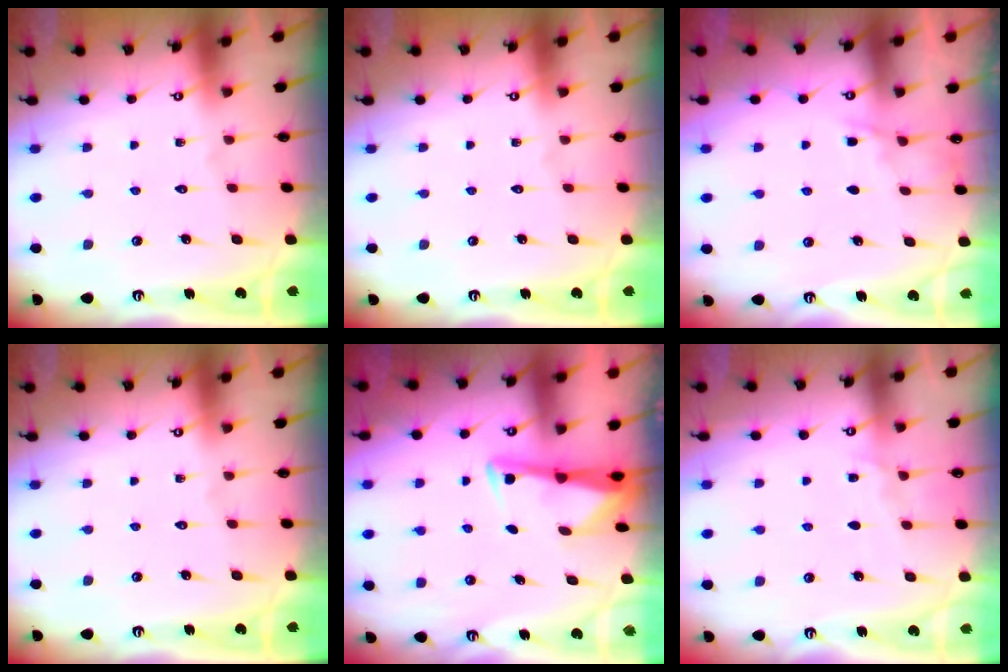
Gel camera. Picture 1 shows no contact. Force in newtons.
{"total": 0.0}
{"total": 4.7, "press": 4.7, "slide": 0.6}
{"total": 0.0}
{"total": 3.0, "press": 3.0, "slide": 0.3}
{"total": 5.0, "press": 5.0, "slide": 0.6}